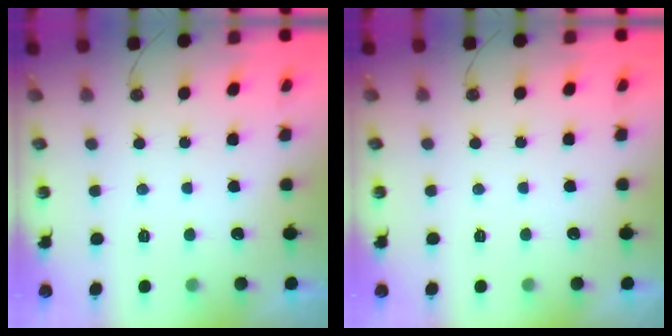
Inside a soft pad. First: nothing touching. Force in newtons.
{"total": 0.0}